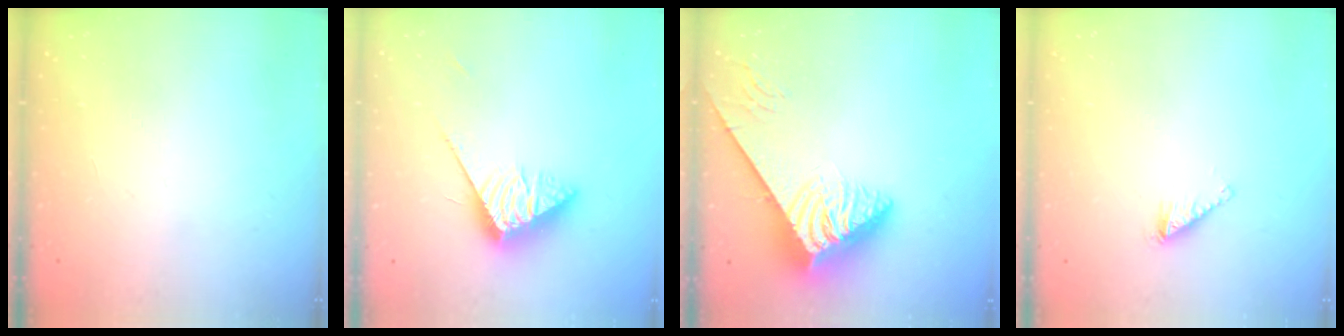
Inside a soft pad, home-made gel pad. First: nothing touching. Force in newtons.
{"total": 11.3, "press": 11.3, "slide": 0.3}
{"total": 7.7, "press": 7.7, "slide": 1.0}
{"total": 1.7, "press": 1.7, "slide": 0.2}